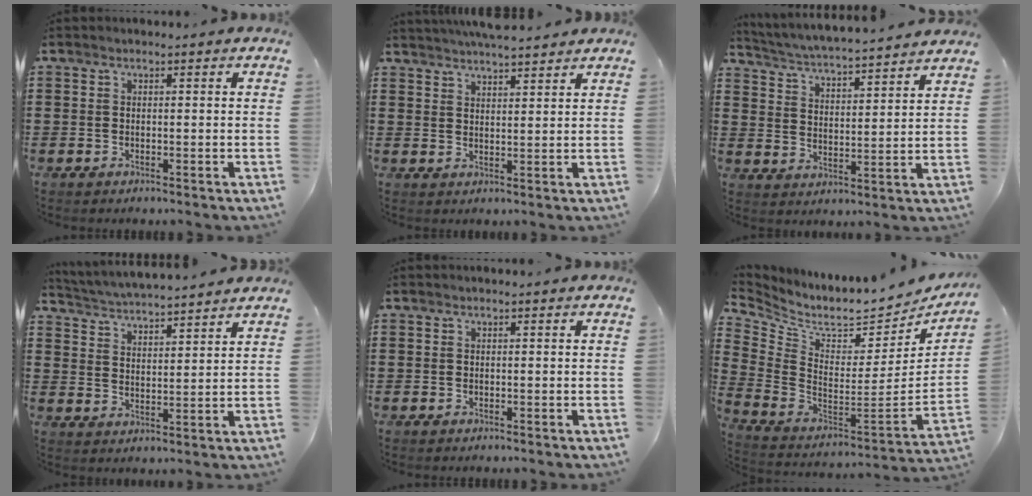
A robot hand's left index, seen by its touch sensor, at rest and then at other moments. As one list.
[{"total": 4.0, "force": [3.9, 0.0, 1.0], "torque": [-0.031, -0.010, 0.072]}, {"total": 4.1, "force": [4.0, -0.6, 0.8], "torque": [-0.037, -0.036, 0.062]}, {"total": 4.1, "force": [4.0, -0.4, 0.3], "torque": [-0.026, -0.030, 0.067]}, {"total": 0.0}, {"total": 6.3, "force": [5.0, 2.1, 3.1], "torque": [-0.082, -0.059, 0.079]}]